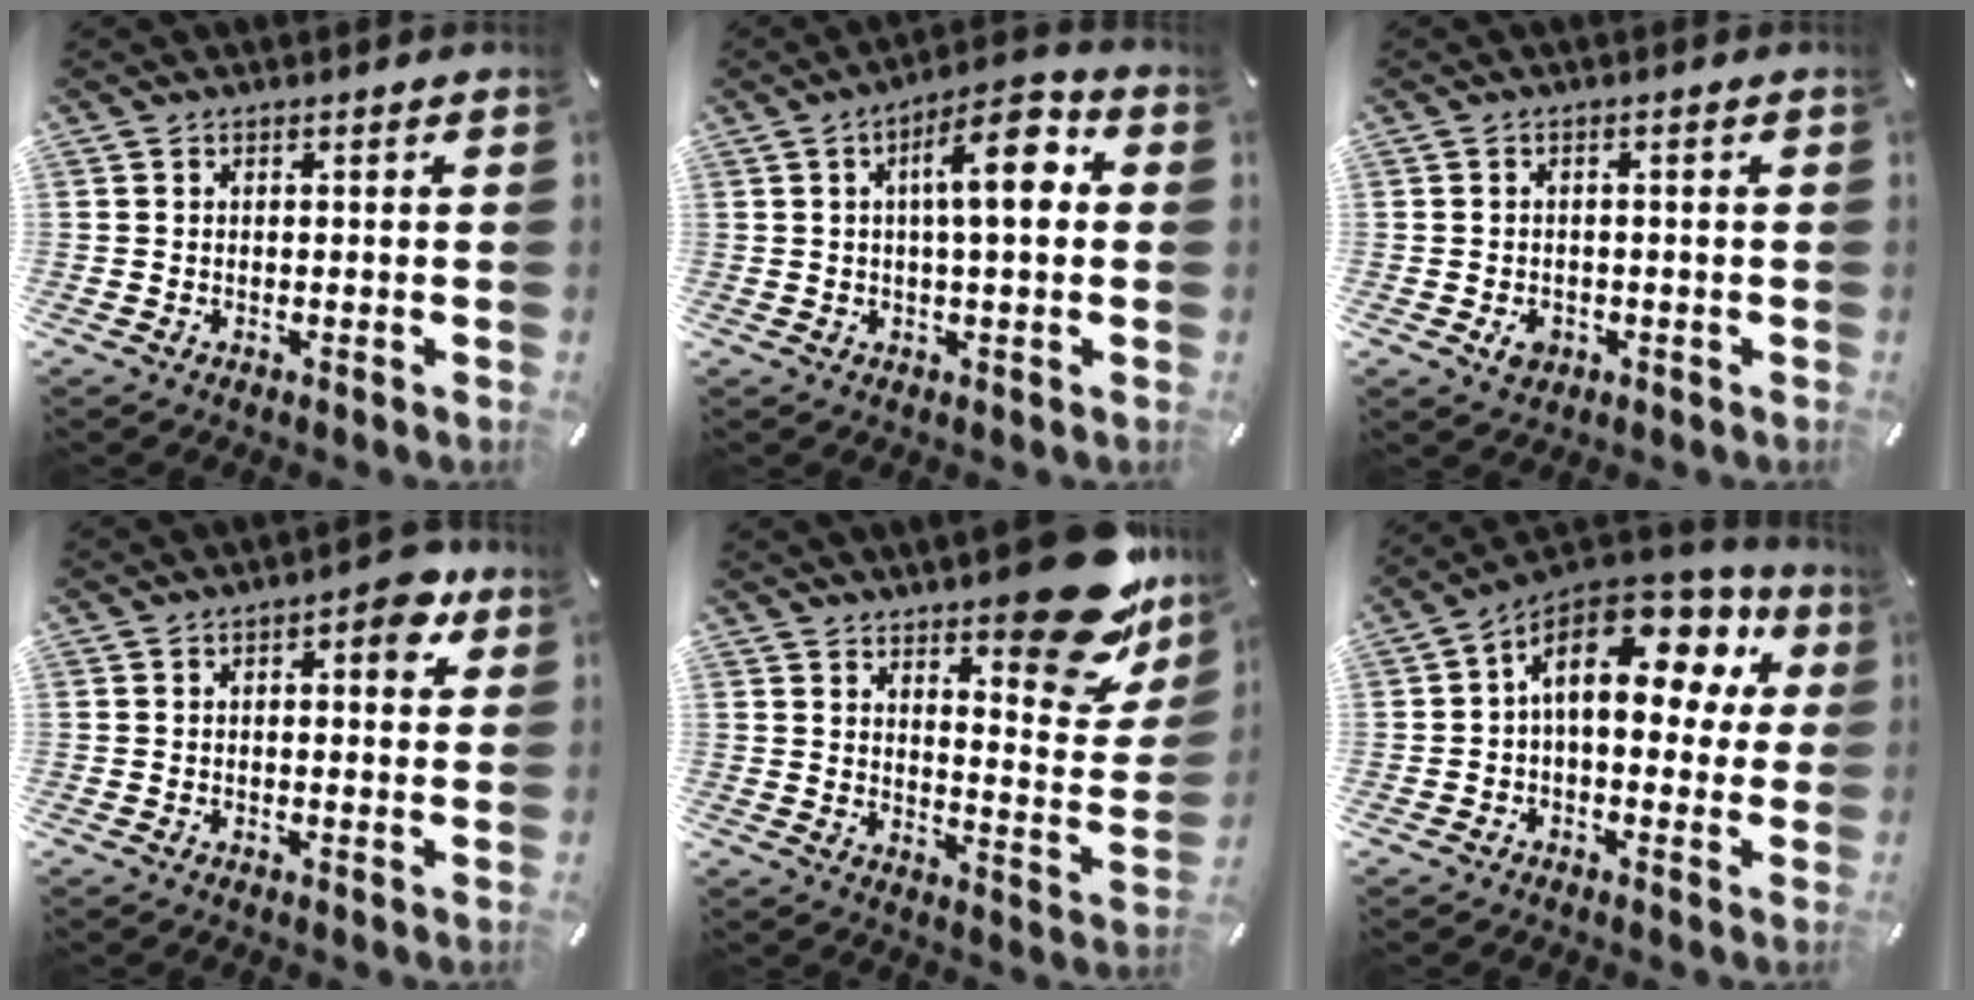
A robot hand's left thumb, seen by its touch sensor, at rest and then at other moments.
{"total": 11.7, "force": [2.6, 3.7, 10.7], "torque": [-0.162, 0.002, 0.033]}
{"total": 3.3, "force": [-1.1, 2.6, 1.8], "torque": [-0.029, 0.000, -0.022]}
{"total": 6.2, "force": [2.2, 2.9, 5.0], "torque": [-0.054, -0.007, 0.028]}
{"total": 21.2, "force": [14.7, 8.0, 13.1], "torque": [-0.146, -0.122, 0.244]}
{"total": 17.1, "force": [6.1, 9.2, 13.0], "torque": [-0.212, -0.032, 0.102]}